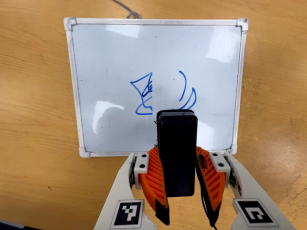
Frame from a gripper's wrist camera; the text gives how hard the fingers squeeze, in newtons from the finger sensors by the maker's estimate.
{"total": 8.3, "left": 7.0, "right": 9.6}